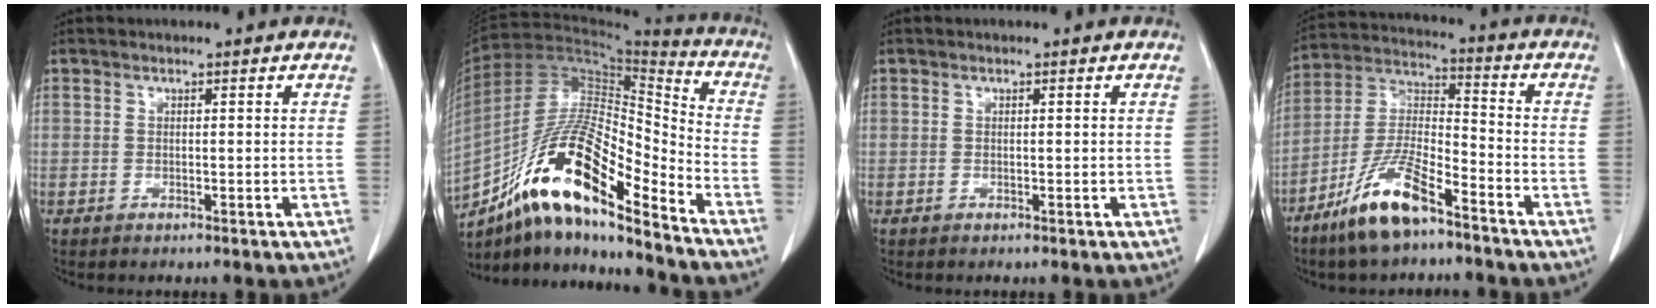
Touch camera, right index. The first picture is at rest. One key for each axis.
{"total": 18.8, "fx": -12.1, "fy": 3.6, "fz": 13.8, "tx": -0.259, "ty": 0.014, "tz": -0.213}
{"total": 0.0}
{"total": 12.3, "fx": -8.2, "fy": 2.7, "fz": 8.7, "tx": -0.185, "ty": -0.009, "tz": -0.159}